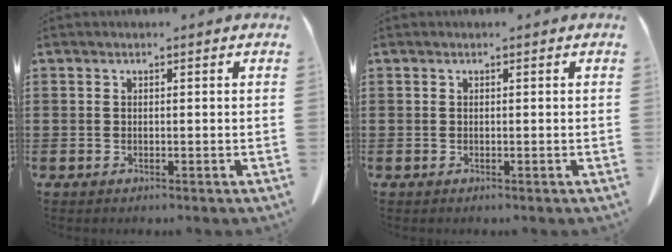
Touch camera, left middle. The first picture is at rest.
{"total": 0.0}